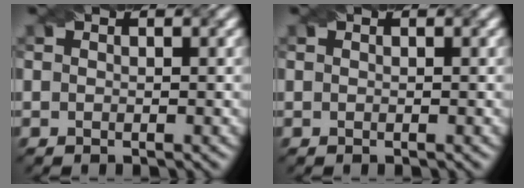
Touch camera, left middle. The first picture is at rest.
{"total": 0.0}